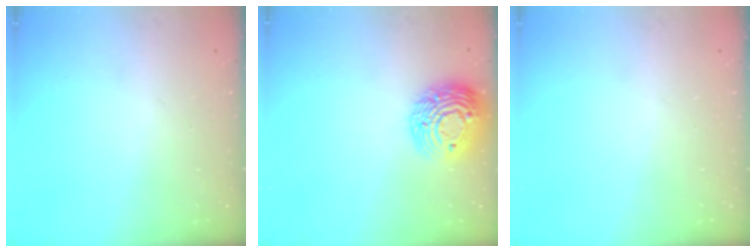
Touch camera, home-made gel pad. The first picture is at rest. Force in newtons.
{"total": 15.1, "press": 15.1, "slide": 1.2}
{"total": 0.0}